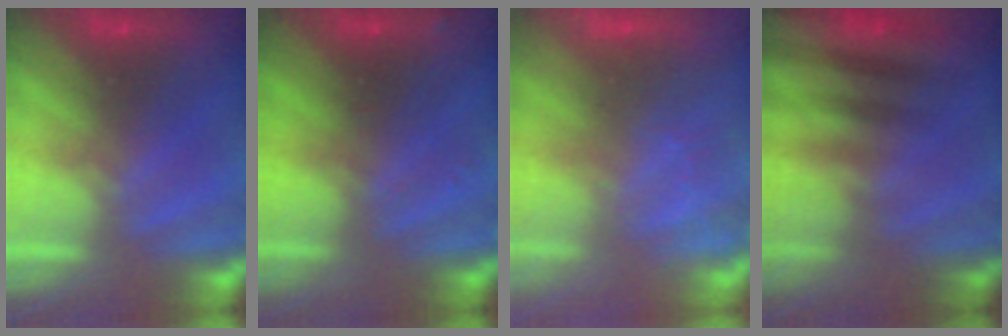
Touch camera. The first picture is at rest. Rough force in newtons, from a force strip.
{"total": 2.9}
{"total": 3.3}
{"total": 2.9}